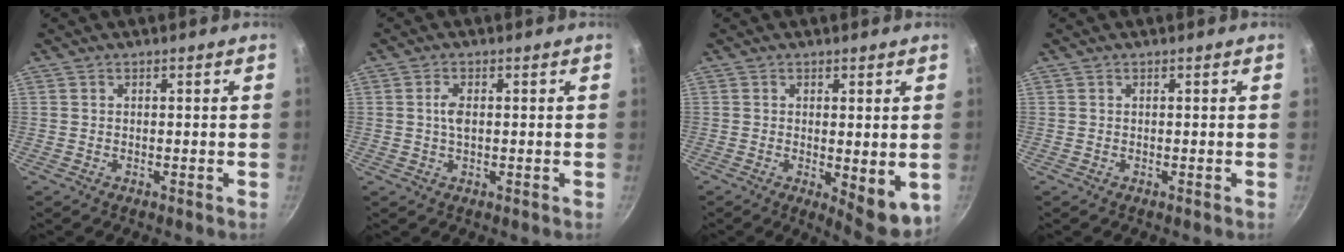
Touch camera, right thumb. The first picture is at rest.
{"total": 2.6, "force": [0.2, 1.3, 2.3], "torque": [-0.047, 0.002, 0.003]}
{"total": 7.7, "force": [-1.3, 2.6, 7.1], "torque": [-0.095, -0.024, -0.012]}
{"total": 0.0}